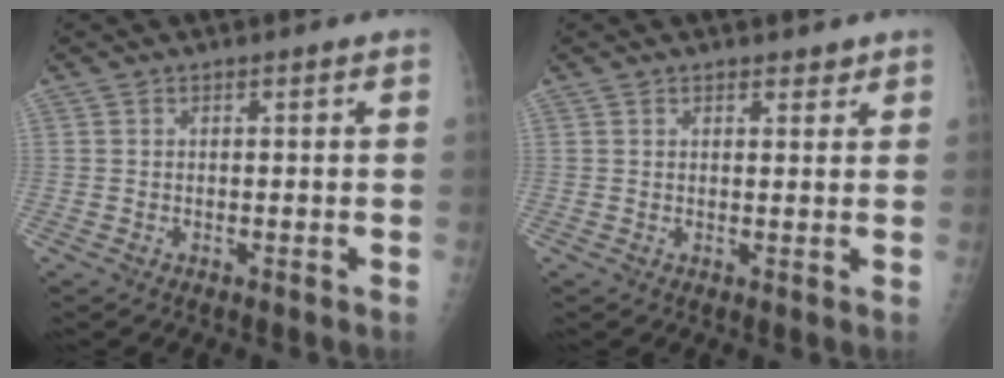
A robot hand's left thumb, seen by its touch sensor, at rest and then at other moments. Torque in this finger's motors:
{"motor_torque": [-0.26, 0.28, -0.14, -0.18, 0.02]}